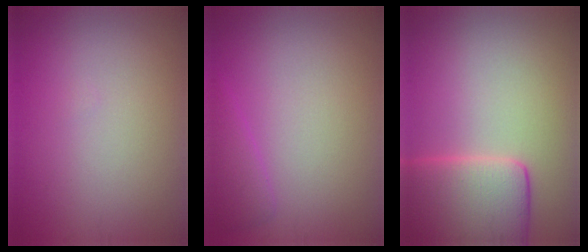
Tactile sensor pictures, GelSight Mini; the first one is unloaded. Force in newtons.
{"total": 1.7, "press": 1.7, "slide": 0.2}
{"total": 7.4, "press": 7.4, "slide": 0.5}